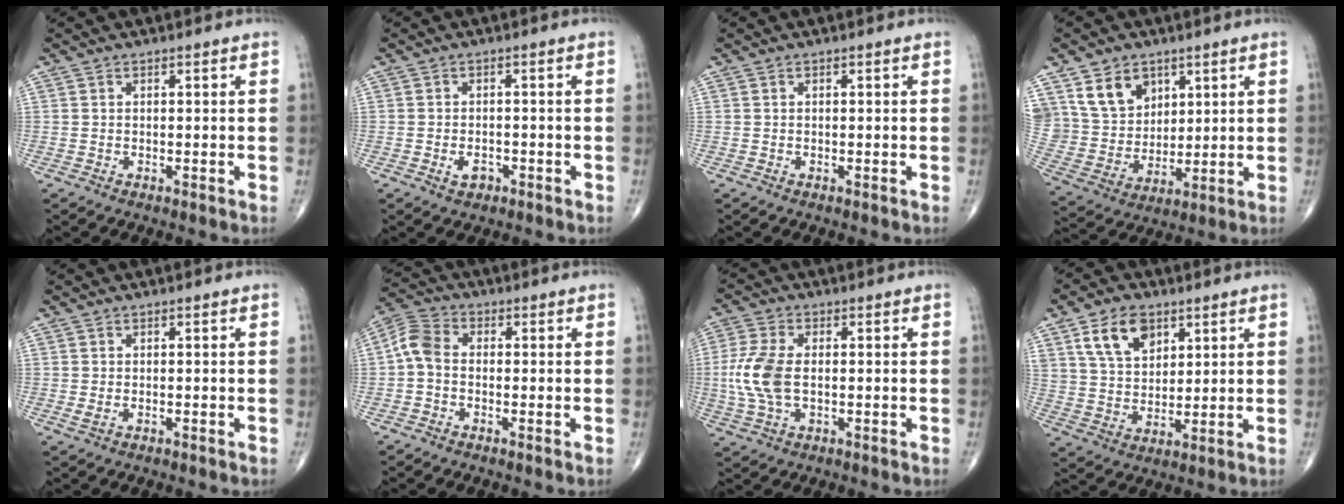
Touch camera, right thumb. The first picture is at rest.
{"total": 2.5, "force": [-1.2, 1.7, 1.5], "torque": [-0.019, 0.006, -0.018]}
{"total": 0.0}
{"total": 12.3, "force": [6.4, 9.1, 5.2], "torque": [-0.071, -0.028, 0.135]}
{"total": 0.9, "force": [-0.2, 0.5, 0.7], "torque": [-0.013, -0.001, -0.003]}
{"total": 5.5, "force": [-0.6, 3.8, 4.0], "torque": [-0.076, 0.018, -0.027]}
{"total": 9.1, "force": [-0.4, 4.9, 7.6], "torque": [-0.184, 0.005, -0.009]}
{"total": 10.4, "force": [5.3, 6.7, 6.0], "torque": [-0.087, -0.021, 0.102]}